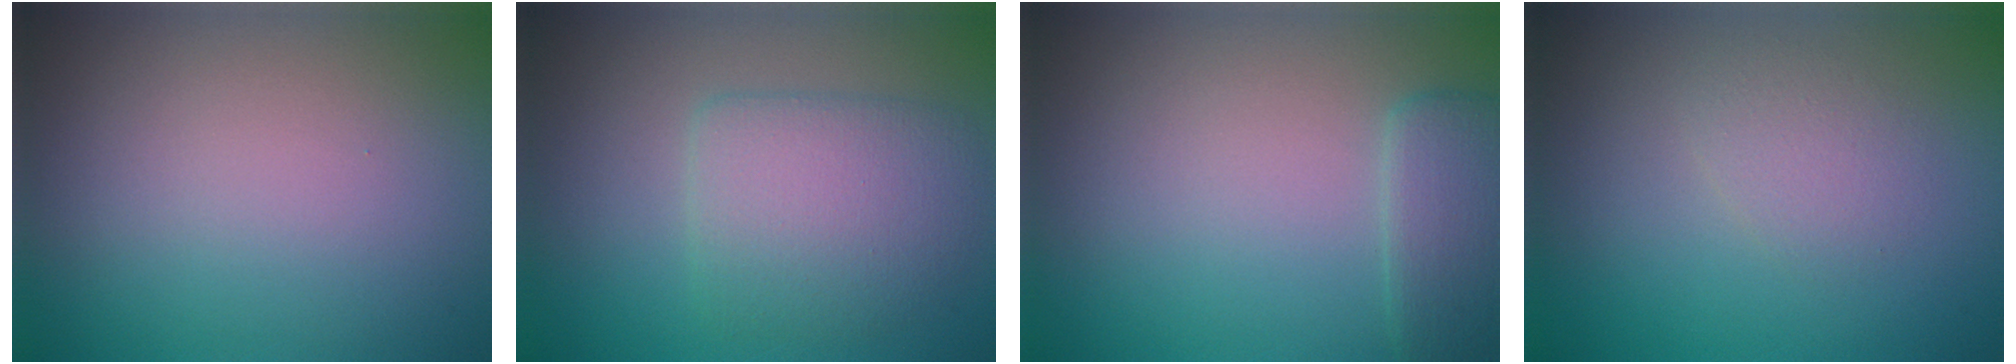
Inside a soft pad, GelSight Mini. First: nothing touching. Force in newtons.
{"total": 4.4, "press": 4.4, "slide": 0.2}
{"total": 2.9, "press": 2.8, "slide": 0.2}
{"total": 1.6, "press": 1.6, "slide": 0.0}